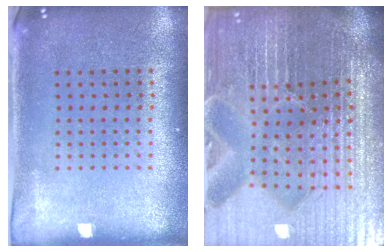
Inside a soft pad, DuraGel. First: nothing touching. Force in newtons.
{"total": 7.2, "press": 6.3, "slide": 3.5}